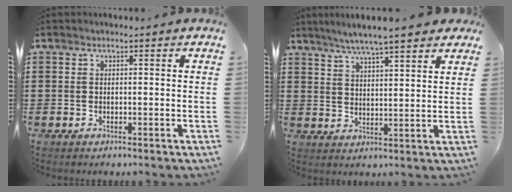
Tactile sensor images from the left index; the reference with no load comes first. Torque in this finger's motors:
{"motor_torque": [2.14, 0.00, 0.92, 0.21]}